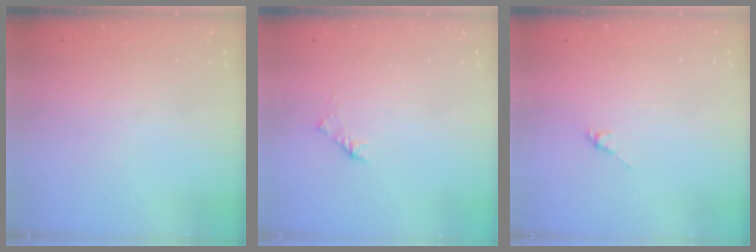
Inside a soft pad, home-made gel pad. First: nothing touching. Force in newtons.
{"total": 2.0, "press": 1.9, "slide": 0.6}
{"total": 3.3, "press": 3.2, "slide": 0.8}